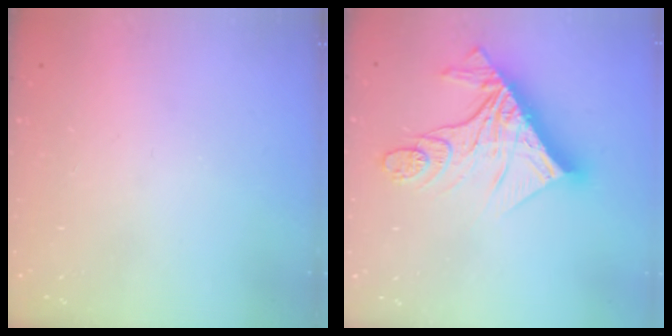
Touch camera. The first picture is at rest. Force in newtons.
{"total": 19.7, "press": 19.6, "slide": 2.0}